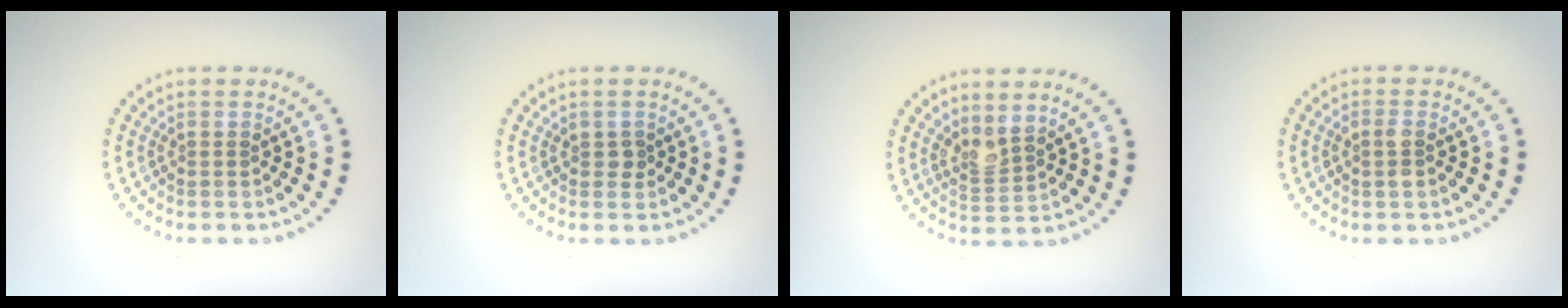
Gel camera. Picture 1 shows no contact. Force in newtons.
{"total": 0.9, "press": 0.8, "slide": 0.2}
{"total": 2.1, "press": 1.7, "slide": 1.3}
{"total": 1.5, "press": 1.5, "slide": 0.3}